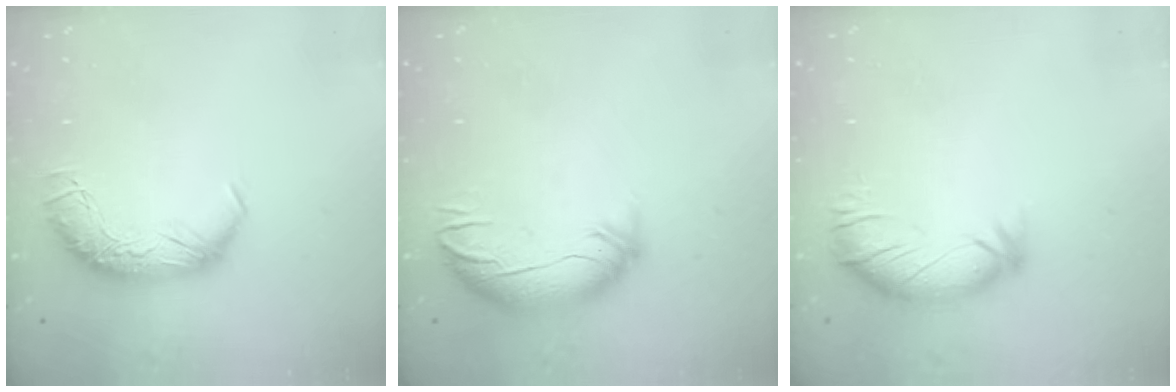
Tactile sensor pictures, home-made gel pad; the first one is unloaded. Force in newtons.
{"total": 3.7, "press": 2.5, "slide": 2.7}
{"total": 2.9, "press": 2.3, "slide": 1.7}